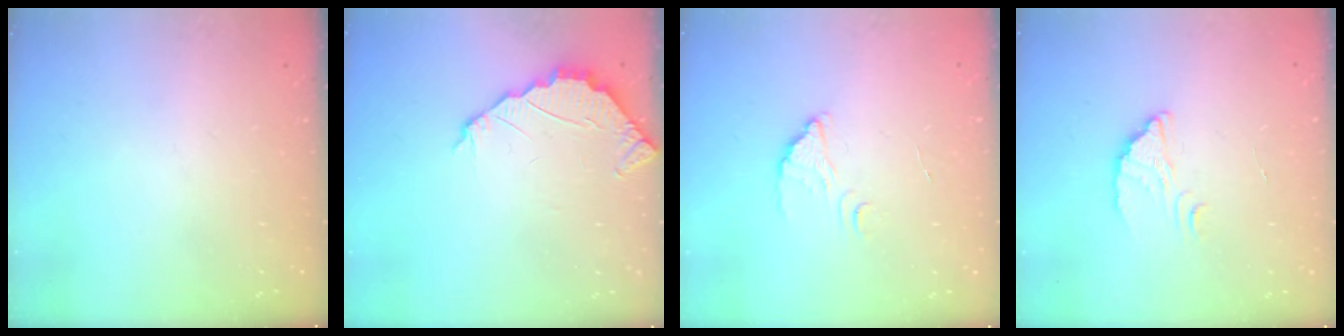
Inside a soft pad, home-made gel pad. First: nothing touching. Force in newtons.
{"total": 2.4, "press": 2.4, "slide": 0.2}
{"total": 2.2, "press": 2.2, "slide": 0.1}
{"total": 2.4, "press": 2.4, "slide": 0.1}